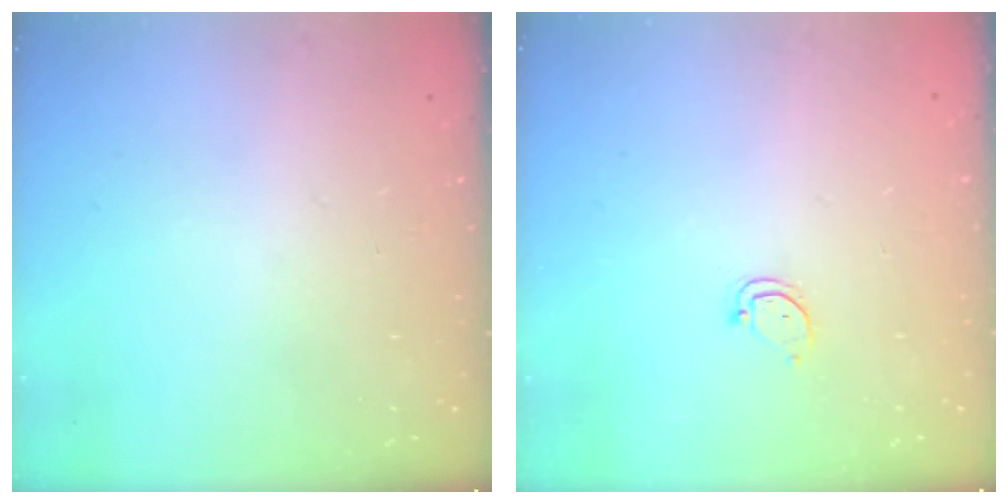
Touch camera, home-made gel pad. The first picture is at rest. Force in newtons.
{"total": 3.6, "press": 3.6, "slide": 0.2}